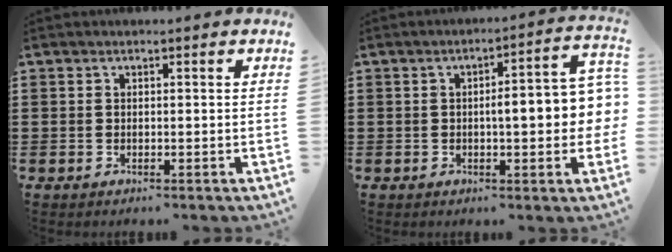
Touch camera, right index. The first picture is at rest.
{"total": 7.7, "force": [-0.5, 1.8, 7.5], "torque": [-0.098, -0.010, -0.017]}